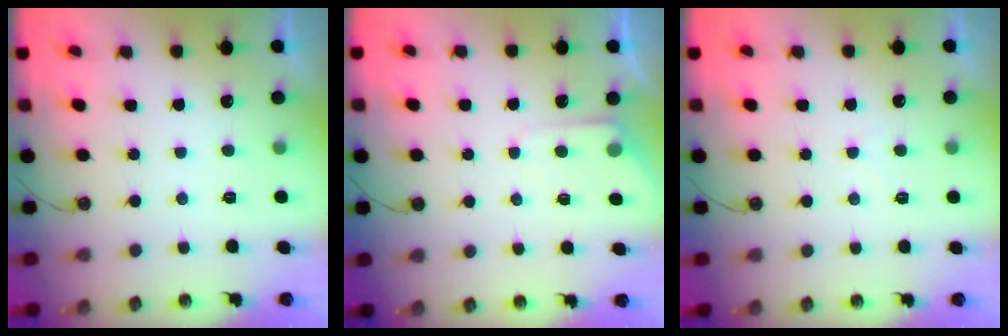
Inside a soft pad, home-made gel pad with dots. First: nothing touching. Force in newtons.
{"total": 3.9, "press": 3.9, "slide": 0.5}
{"total": 3.9, "press": 3.9, "slide": 0.5}